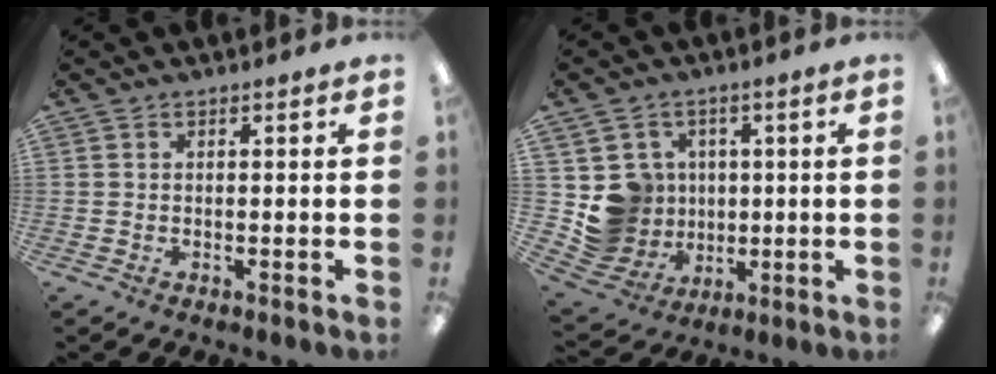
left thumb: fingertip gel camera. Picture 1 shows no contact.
{"total": 9.6, "force": [1.4, 9.4, 1.1], "torque": [-0.048, -0.012, 0.041]}